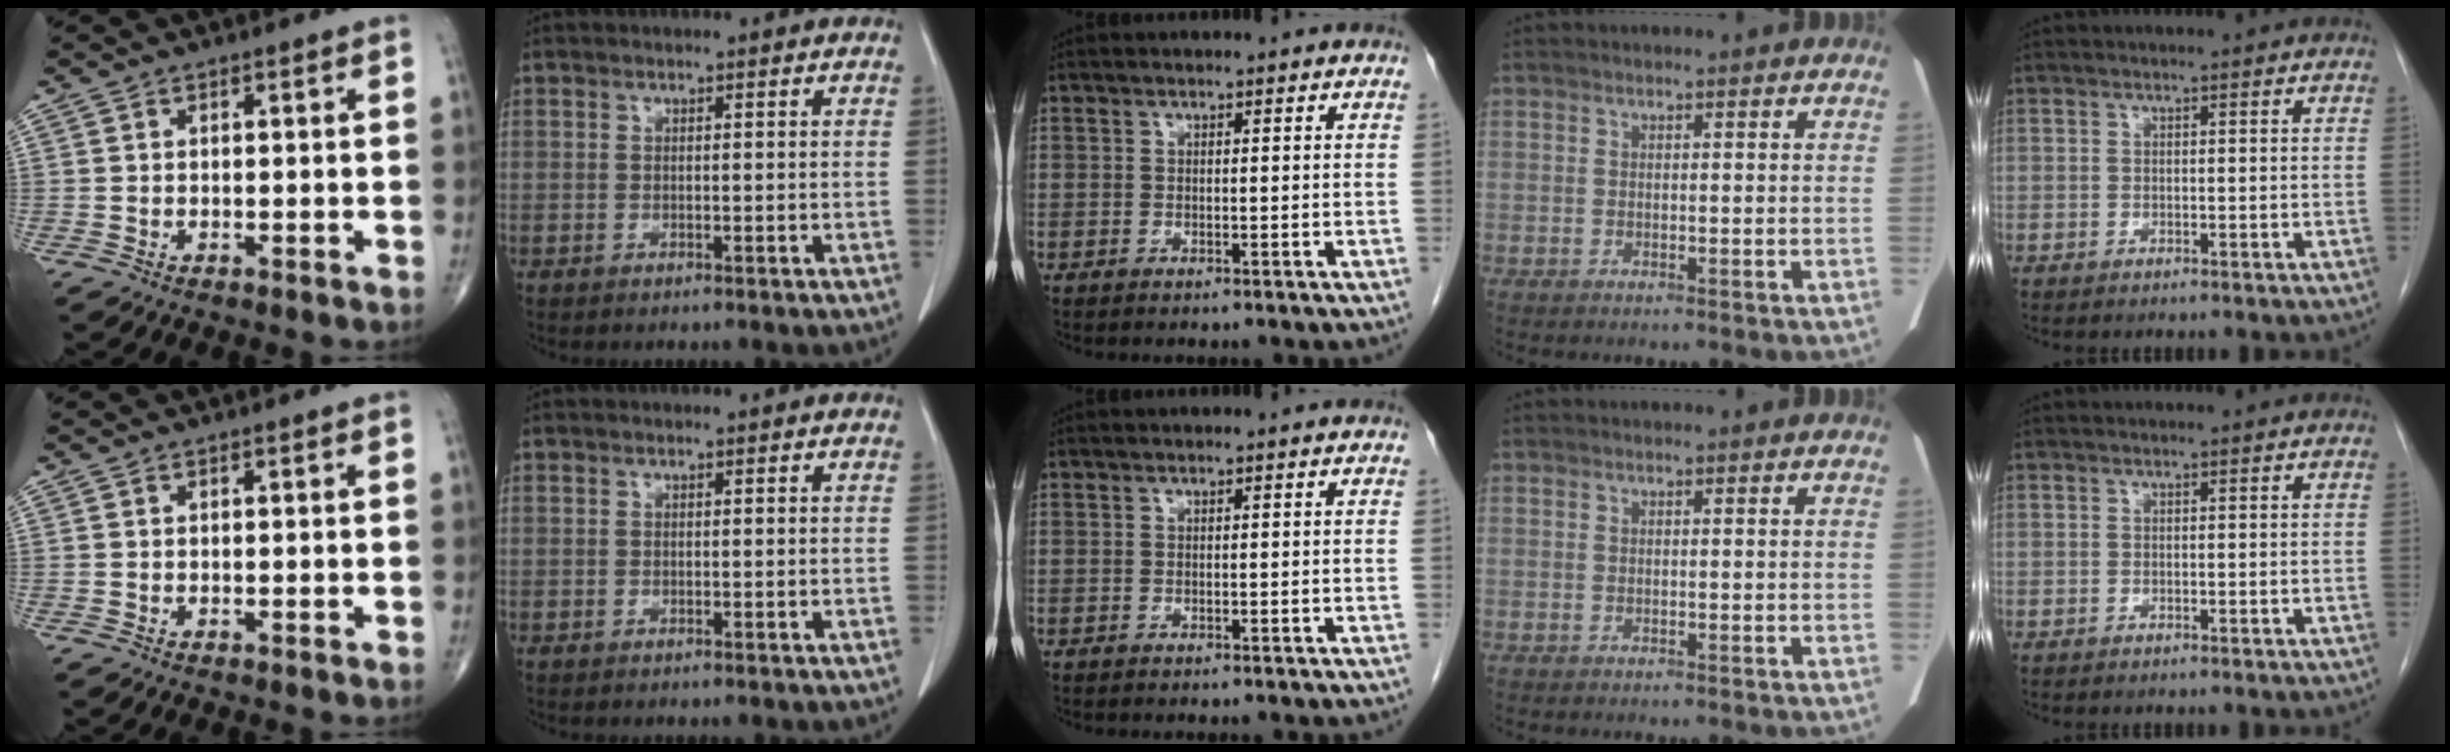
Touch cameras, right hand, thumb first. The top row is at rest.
{}